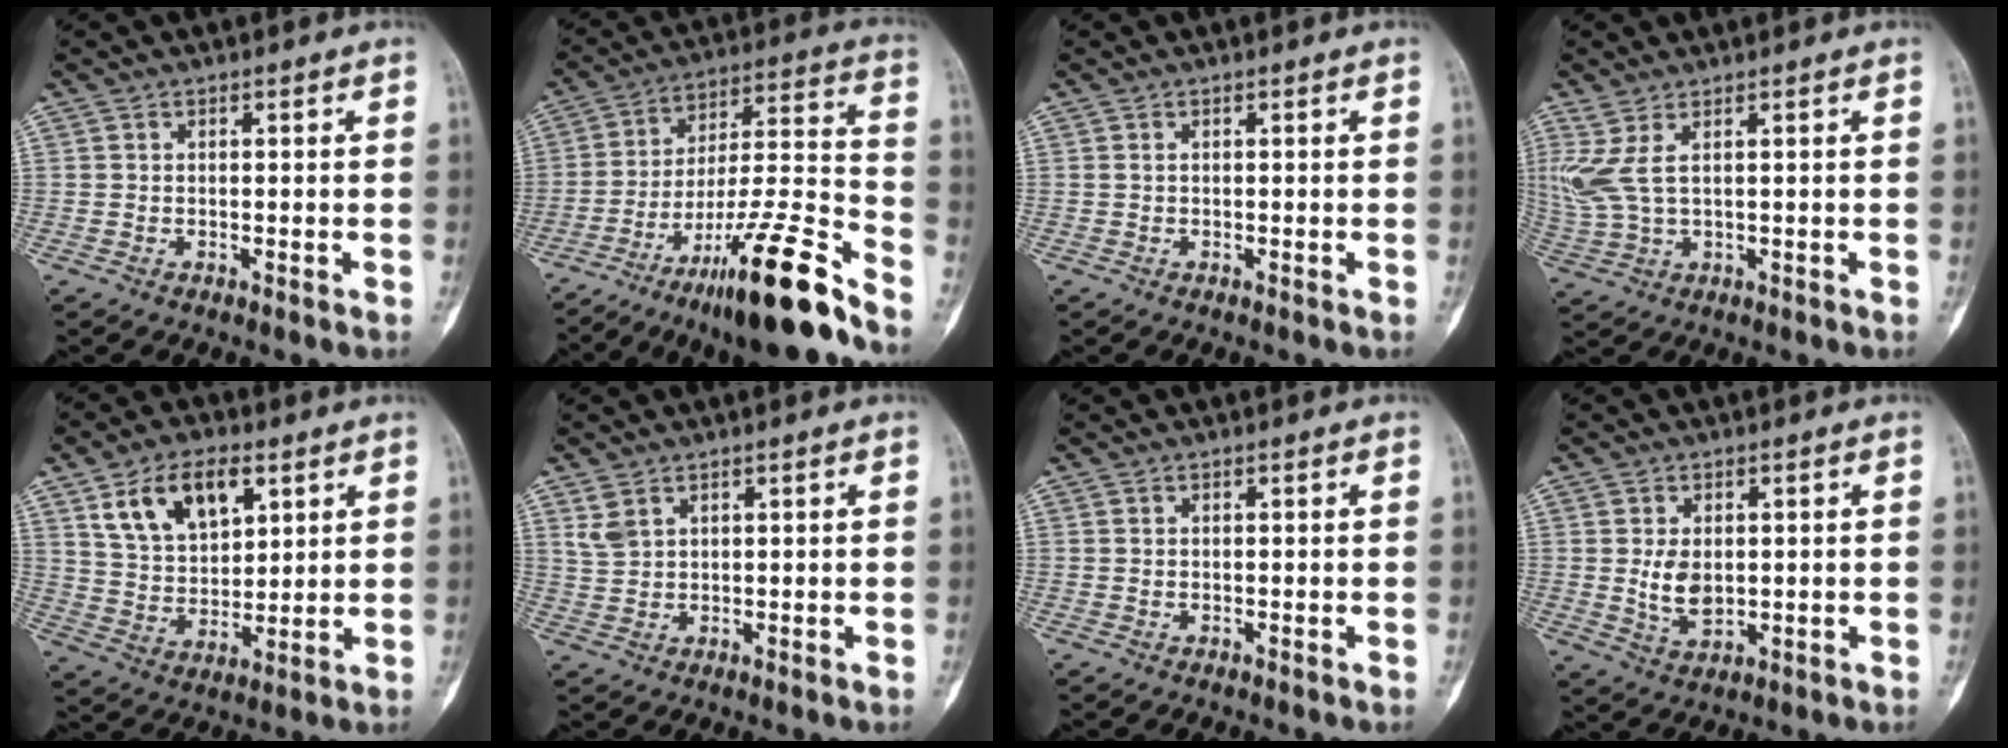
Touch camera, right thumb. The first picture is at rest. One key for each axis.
{"total": 20.7, "fx": -14.8, "fy": 2.0, "fz": 14.4, "tx": -0.230, "ty": 0.085, "tz": -0.244}
{"total": 0.0}
{"total": 6.1, "fx": 2.0, "fy": 2.2, "fz": 5.3, "tx": -0.152, "ty": 0.002, "tz": 0.053}
{"total": 12.9, "fx": 6.2, "fy": 7.4, "fz": 8.5, "tx": -0.121, "ty": -0.021, "tz": 0.121}
{"total": 2.8, "fx": 1.5, "fy": 1.7, "fz": 1.6, "tx": -0.031, "ty": 0.001, "tz": 0.042}
{"total": 0.0}
{"total": 5.4, "fx": 0.2, "fy": 3.4, "fz": 4.3, "tx": -0.069, "ty": -0.010, "tz": 0.013}